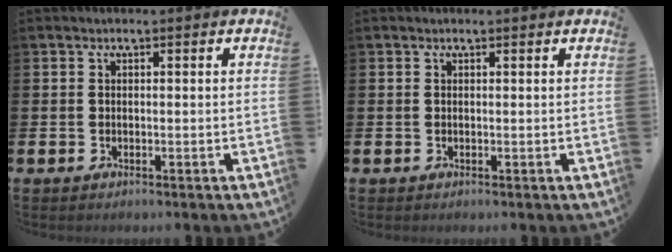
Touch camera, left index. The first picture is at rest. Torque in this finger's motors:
{"motor_torque": [1.13, -1.01, 0.08, 0.02]}